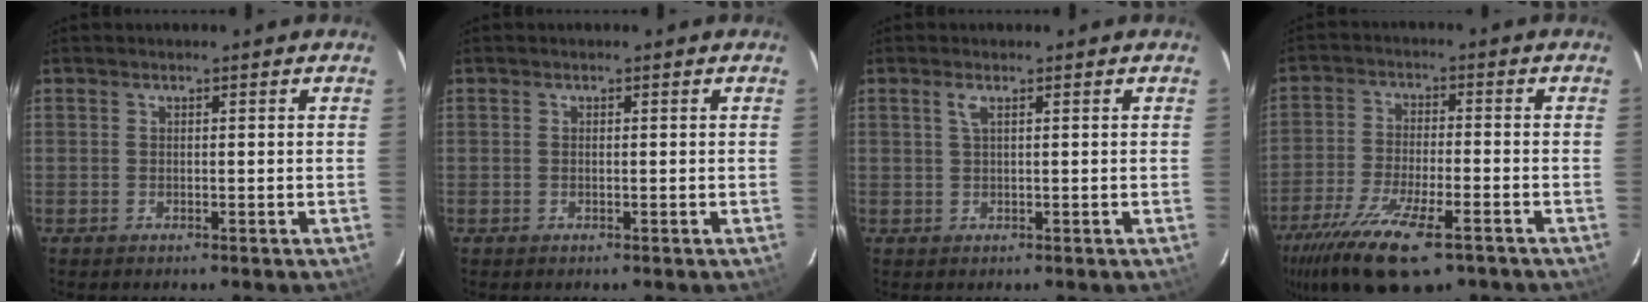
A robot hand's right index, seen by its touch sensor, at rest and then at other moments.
{"total": 0.0}
{"total": 1.3, "force": [0.6, 0.1, 1.2], "torque": [-0.026, 0.003, 0.012]}
{"total": 15.8, "force": [-10.2, 5.0, 10.9], "torque": [-0.233, -0.044, -0.183]}